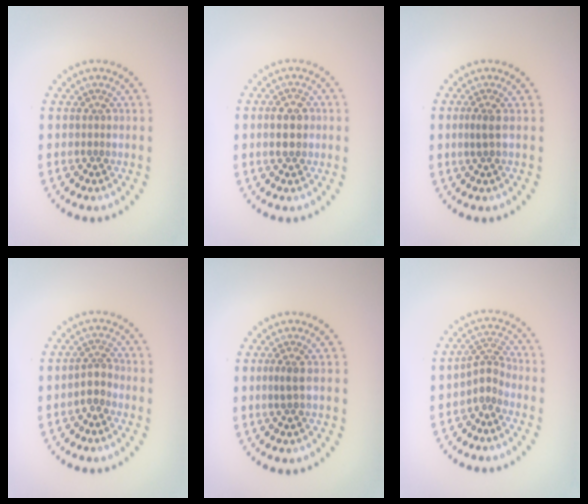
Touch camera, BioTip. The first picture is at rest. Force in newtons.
{"total": 2.6, "press": 2.6, "slide": 0.1}
{"total": 1.3, "press": 1.0, "slide": 0.8}
{"total": 1.7, "press": 1.3, "slide": 1.1}
{"total": 1.3, "press": 1.0, "slide": 0.8}
{"total": 2.0, "press": 1.3, "slide": 1.6}